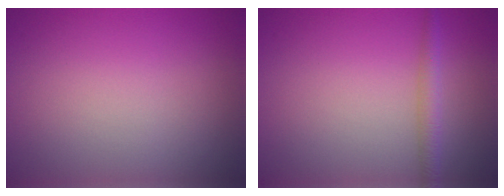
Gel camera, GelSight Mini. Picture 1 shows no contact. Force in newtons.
{"total": 1.8, "press": 1.8, "slide": 0.1}